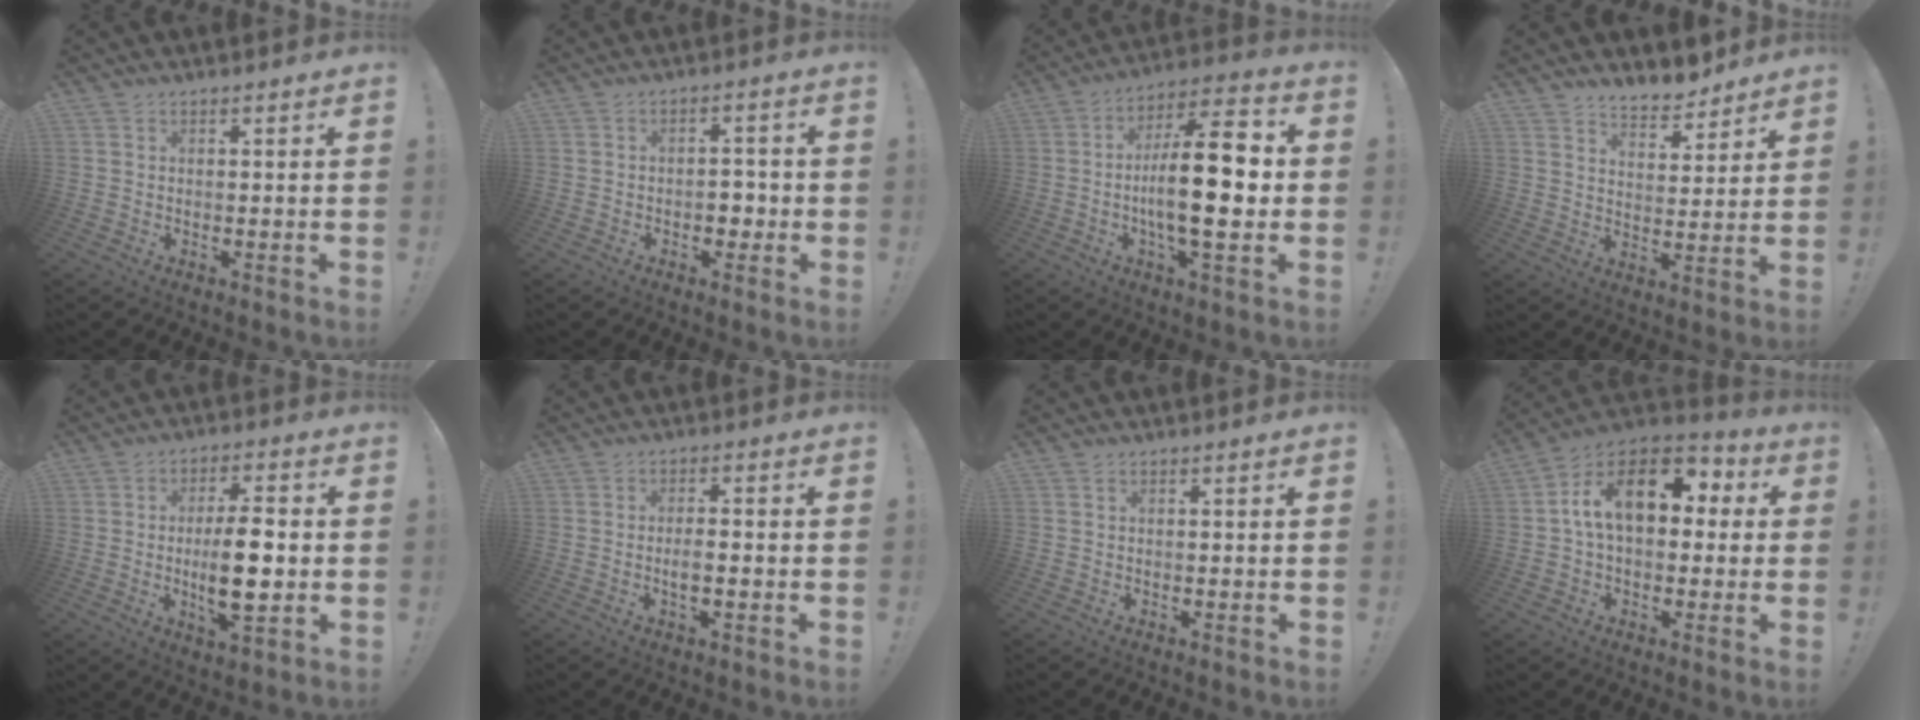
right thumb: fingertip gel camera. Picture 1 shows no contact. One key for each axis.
{"total": 4.7, "fx": -1.3, "fy": 3.4, "fz": 2.9, "tx": -0.034, "ty": 0.010, "tz": -0.024}
{"total": 19.9, "fx": -1.3, "fy": 6.4, "fz": 18.8, "tx": -0.301, "ty": 0.000, "tz": -0.026}
{"total": 6.6, "fx": 6.0, "fy": 2.4, "fz": 1.5, "tx": -0.007, "ty": -0.056, "tz": 0.108}
{"total": 12.3, "fx": -1.4, "fy": 6.9, "fz": 10.1, "tx": -0.171, "ty": 0.008, "tz": -0.026}
{"total": 3.8, "fx": -1.1, "fy": 1.2, "fz": 3.4, "tx": -0.056, "ty": 0.004, "tz": -0.018}
{"total": 0.0}
{"total": 16.8, "fx": 4.1, "fy": 10.2, "fz": 12.8, "tx": -0.210, "ty": 0.007, "tz": 0.069}